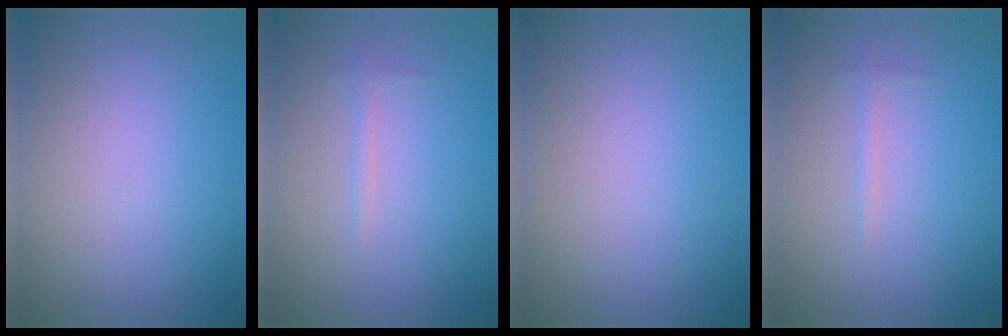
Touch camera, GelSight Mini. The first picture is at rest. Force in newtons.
{"total": 0.7, "press": 0.7, "slide": 0.1}
{"total": 0.0}
{"total": 0.7, "press": 0.7, "slide": 0.1}